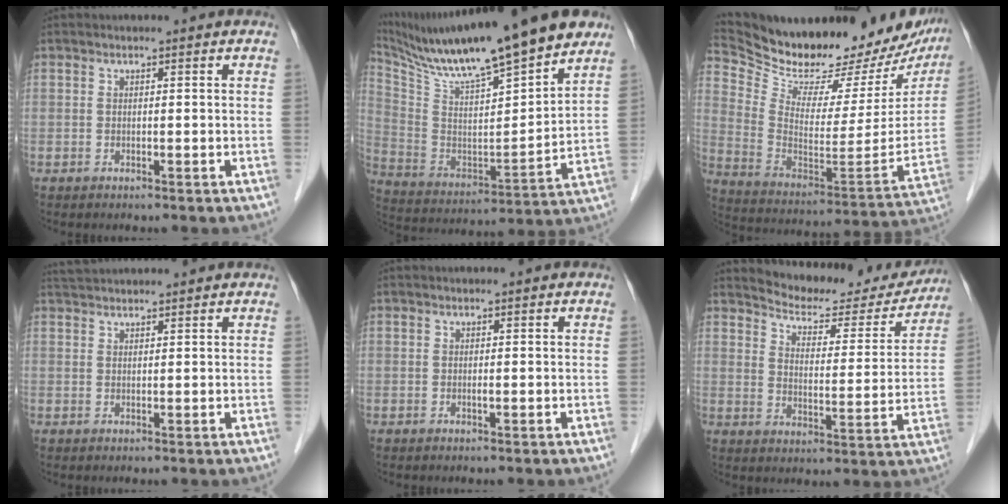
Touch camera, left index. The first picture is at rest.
{"total": 23.2, "force": [19.2, 2.1, 12.8], "torque": [-0.228, -0.007, 0.319]}
{"total": 28.2, "force": [24.5, 7.8, 11.6], "torque": [-0.203, -0.061, 0.352]}
{"total": 5.6, "force": [5.4, 0.4, 1.6], "torque": [-0.028, 0.040, 0.087]}
{"total": 0.0}
{"total": 15.3, "force": [14.5, 3.6, 3.0], "torque": [-0.033, -0.023, 0.184]}